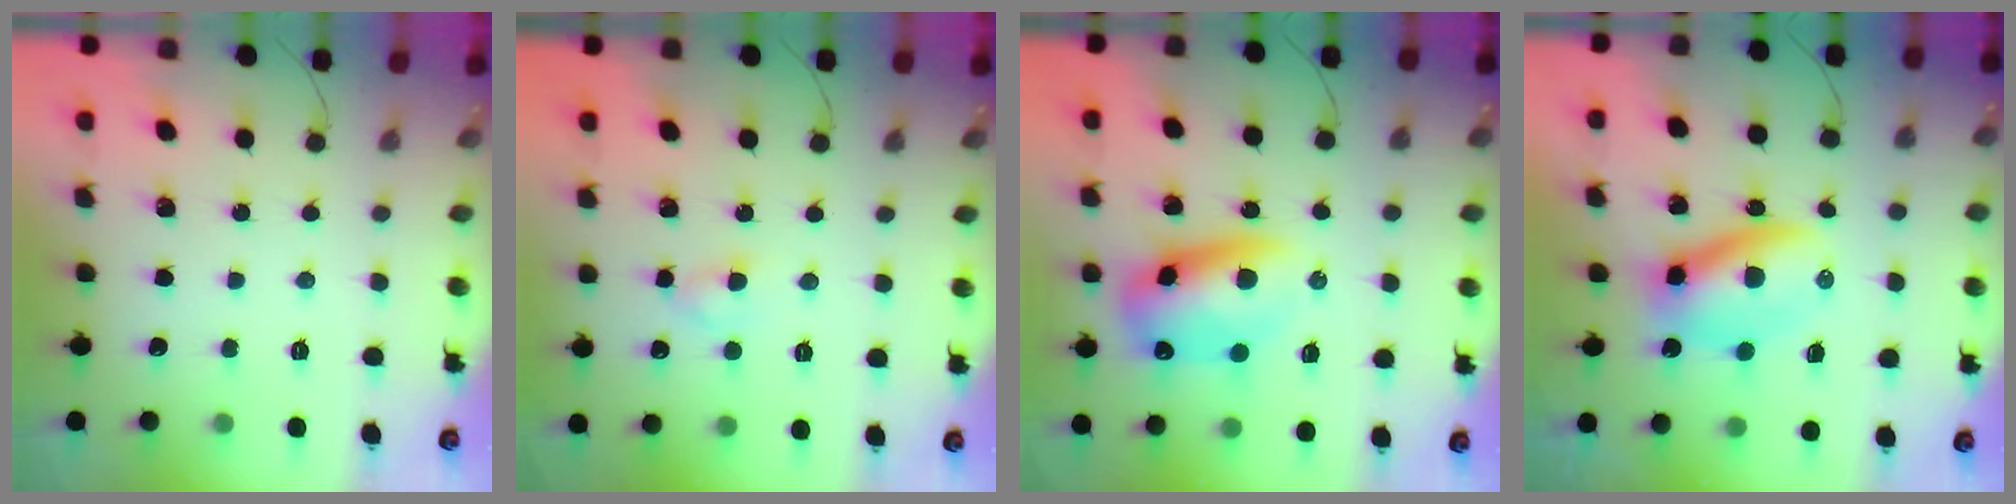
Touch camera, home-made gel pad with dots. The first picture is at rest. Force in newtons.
{"total": 2.6, "press": 2.5, "slide": 0.9}
{"total": 12.1, "press": 11.7, "slide": 3.0}
{"total": 9.8, "press": 9.6, "slide": 1.9}